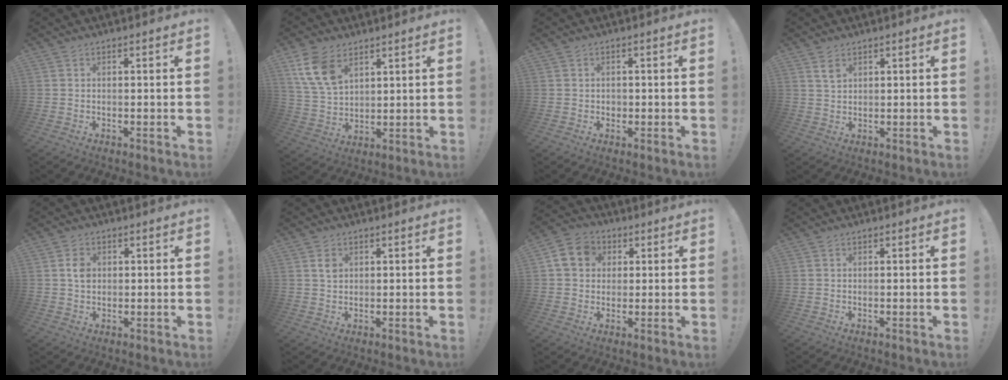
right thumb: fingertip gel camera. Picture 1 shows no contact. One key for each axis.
{"total": 11.6, "fx": 6.6, "fy": 7.2, "fz": 6.3, "tx": -0.128, "ty": -0.022, "tz": 0.131}
{"total": 1.2, "fx": -0.2, "fy": 1.1, "fz": 0.4, "tx": -0.001, "ty": 0.001, "tz": -0.006}
{"total": 3.4, "fx": 2.1, "fy": 2.1, "fz": 1.7, "tx": -0.018, "ty": -0.012, "tz": 0.037}
{"total": 3.9, "fx": 0.6, "fy": 3.1, "fz": 2.3, "tx": -0.028, "ty": -0.001, "tz": 0.009}
{"total": 2.7, "fx": 1.2, "fy": 2.1, "fz": 1.3, "tx": -0.011, "ty": -0.004, "tz": 0.019}
{"total": 9.8, "fx": 2.5, "fy": 8.4, "fz": 4.4, "tx": -0.068, "ty": 0.009, "tz": 0.055}
{"total": 0.0}